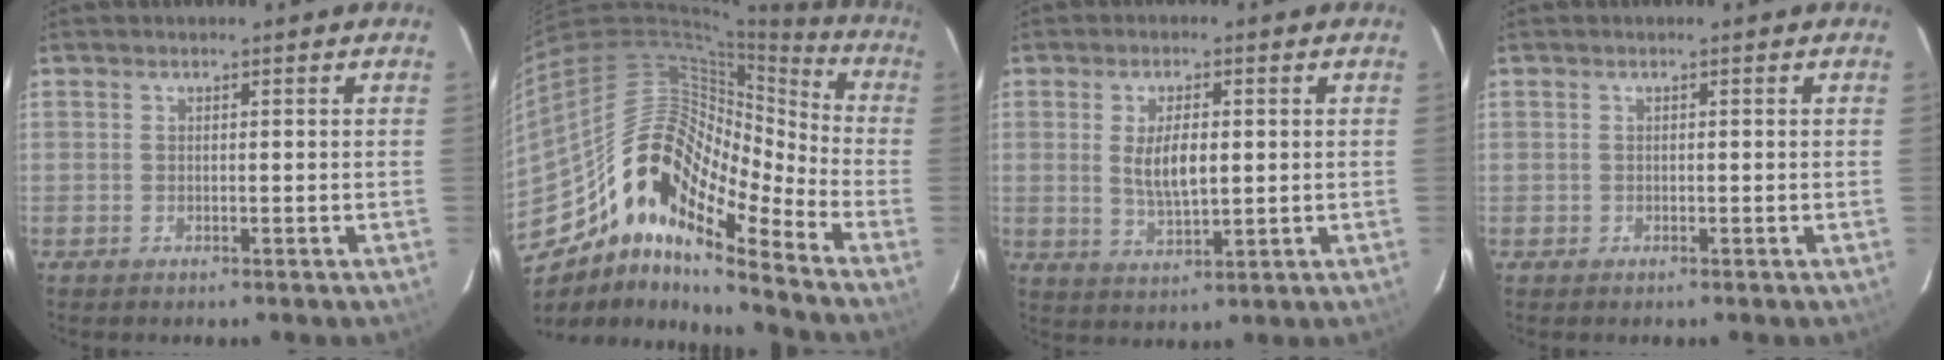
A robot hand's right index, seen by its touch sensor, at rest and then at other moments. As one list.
[{"total": 18.0, "force": [-11.3, 6.5, 12.4], "torque": [-0.192, 0.009, -0.226]}, {"total": 6.6, "force": [0.7, 2.6, 6.0], "torque": [-0.113, -0.003, 0.018]}, {"total": 0.8, "force": [-0.3, 0.7, -0.1], "torque": [0.001, 0.003, -0.003]}]